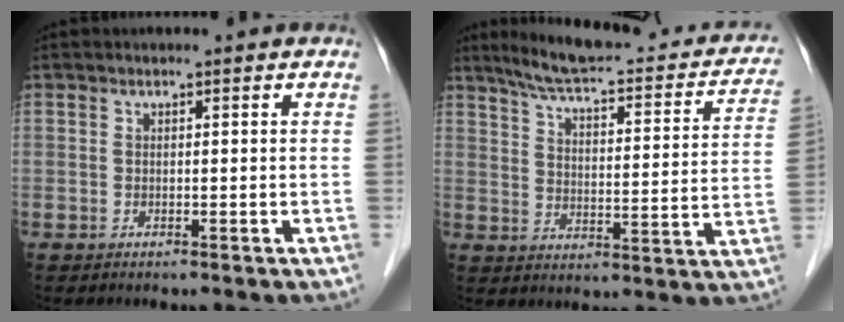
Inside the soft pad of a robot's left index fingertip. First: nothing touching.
{"total": 21.5, "force": [17.8, 4.6, 11.1], "torque": [-0.143, 0.011, 0.223]}